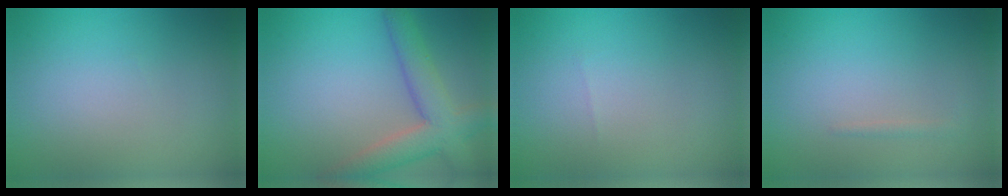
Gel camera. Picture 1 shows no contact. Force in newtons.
{"total": 5.1, "press": 5.1, "slide": 0.2}
{"total": 0.0}
{"total": 0.6, "press": 0.6, "slide": 0.0}